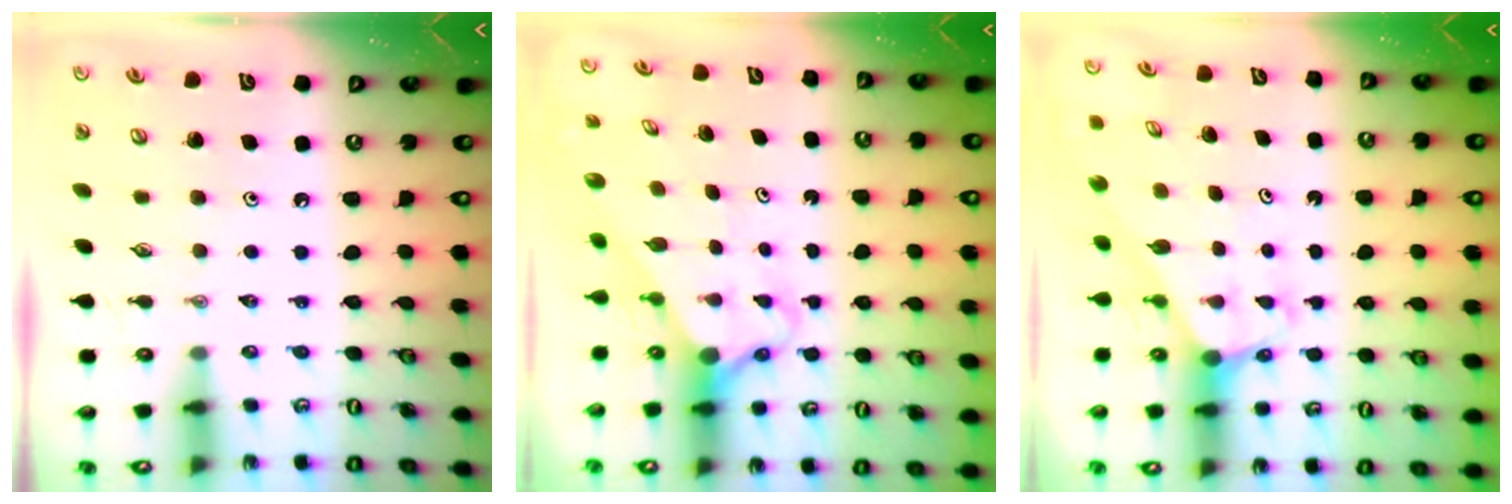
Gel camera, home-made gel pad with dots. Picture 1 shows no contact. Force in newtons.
{"total": 3.0, "press": 3.0, "slide": 0.2}
{"total": 2.0, "press": 2.0, "slide": 0.1}